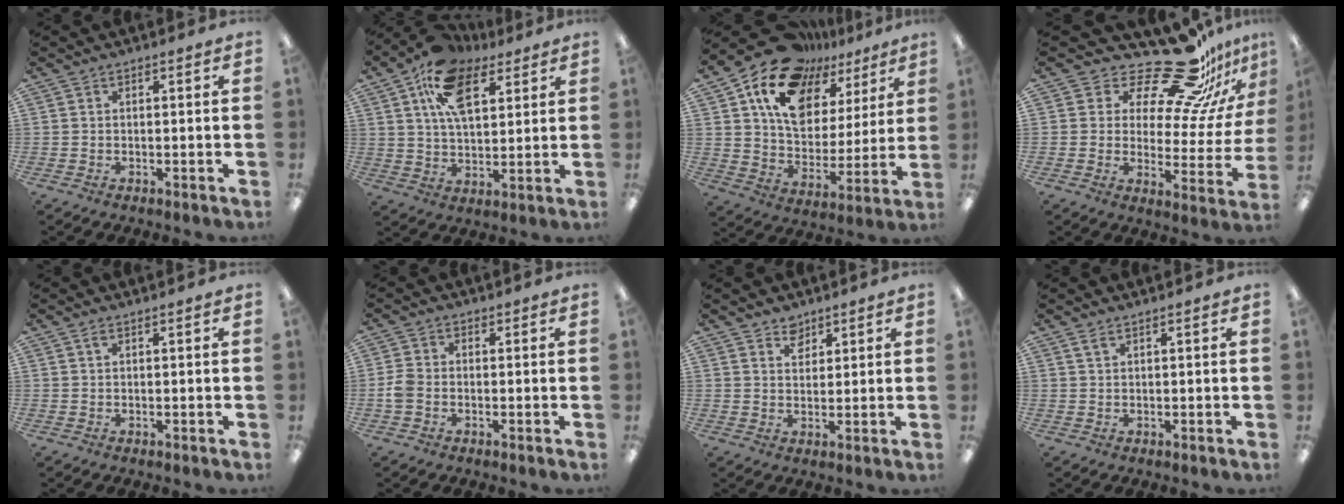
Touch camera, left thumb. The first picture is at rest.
{"total": 15.2, "force": [8.3, 8.4, 9.6], "torque": [-0.171, -0.015, 0.151]}
{"total": 16.7, "force": [11.7, 9.8, 6.8], "torque": [-0.148, -0.070, 0.216]}
{"total": 20.9, "force": [17.3, 6.5, 9.8], "torque": [-0.151, -0.128, 0.289]}
{"total": 0.8, "force": [0.5, 0.1, 0.5], "torque": [-0.012, 0.002, 0.009]}
{"total": 3.6, "force": [-0.8, 2.7, 2.2], "torque": [-0.044, 0.007, -0.014]}
{"total": 3.6, "force": [3.0, 1.9, 0.7], "torque": [-0.004, -0.015, 0.054]}
{"total": 1.4, "force": [1.0, 0.2, 1.0], "torque": [-0.021, 0.002, 0.017]}